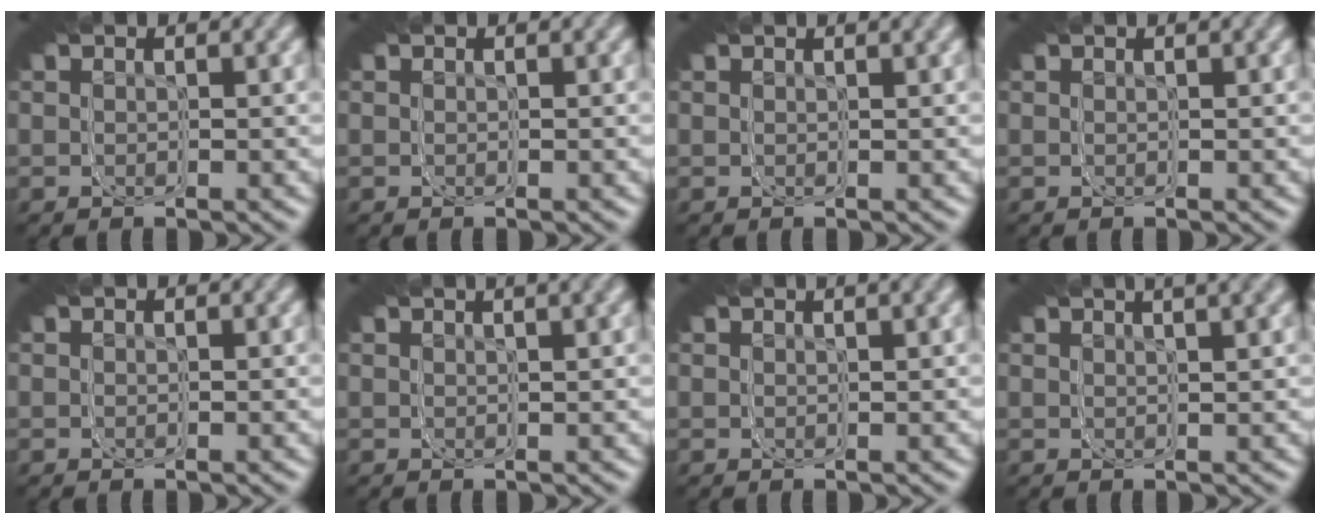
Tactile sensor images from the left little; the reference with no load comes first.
{"total": 0.0}
{"total": 0.6, "force": [0.3, -0.5, 0.0], "torque": [-0.004, 0.002, 0.006]}
{"total": 0.0}
{"total": 0.0}
{"total": 1.0, "force": [0.8, -0.5, 0.5], "torque": [-0.012, 0.004, 0.013]}
{"total": 0.8, "force": [0.5, -0.5, 0.3], "torque": [-0.009, 0.002, 0.010]}
{"total": 1.6, "force": [1.5, -0.5, 0.5], "torque": [-0.017, 0.006, 0.023]}